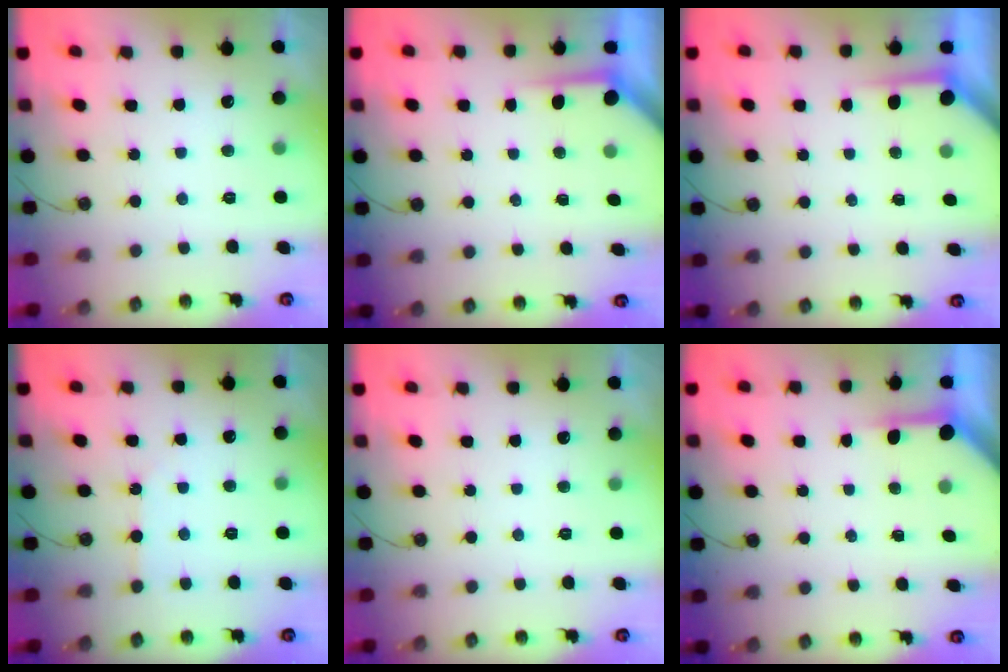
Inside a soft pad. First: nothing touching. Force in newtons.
{"total": 3.6, "press": 3.6, "slide": 0.3}
{"total": 3.6, "press": 3.6, "slide": 0.3}
{"total": 3.2, "press": 3.2, "slide": 0.5}
{"total": 0.0}
{"total": 3.8, "press": 3.8, "slide": 0.5}